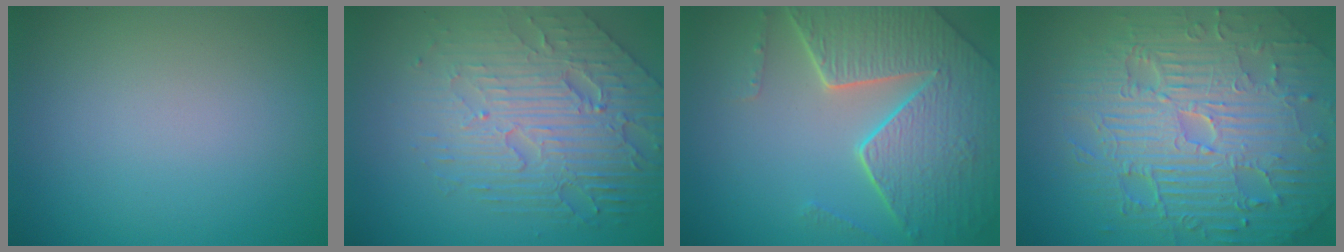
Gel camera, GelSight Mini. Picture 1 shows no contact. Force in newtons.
{"total": 7.3, "press": 5.3, "slide": 5.1}
{"total": 7.9, "press": 5.7, "slide": 5.4}
{"total": 11.6, "press": 7.5, "slide": 8.8}